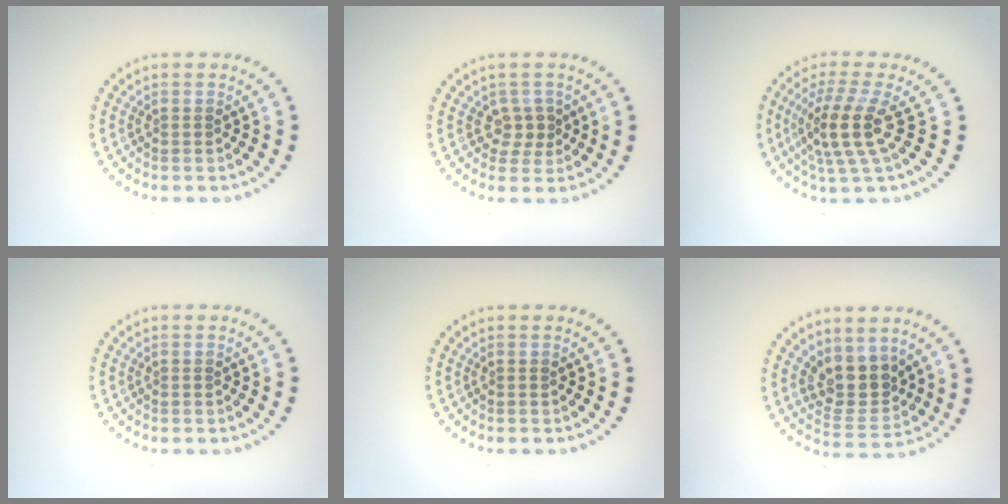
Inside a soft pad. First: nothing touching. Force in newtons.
{"total": 1.8, "press": 1.5, "slide": 1.0}
{"total": 4.2, "press": 3.5, "slide": 2.4}
{"total": 0.0}
{"total": 0.0}
{"total": 3.8, "press": 3.5, "slide": 1.6}